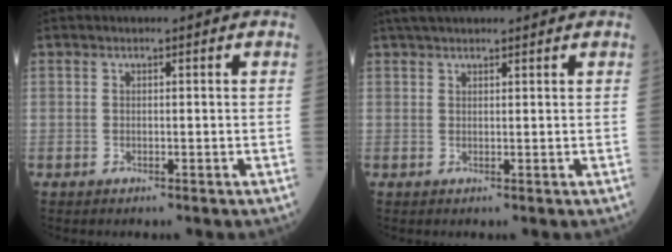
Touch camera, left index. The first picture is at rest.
{"total": 5.7, "force": [4.9, 1.0, 2.7], "torque": [-0.041, 0.039, 0.082]}